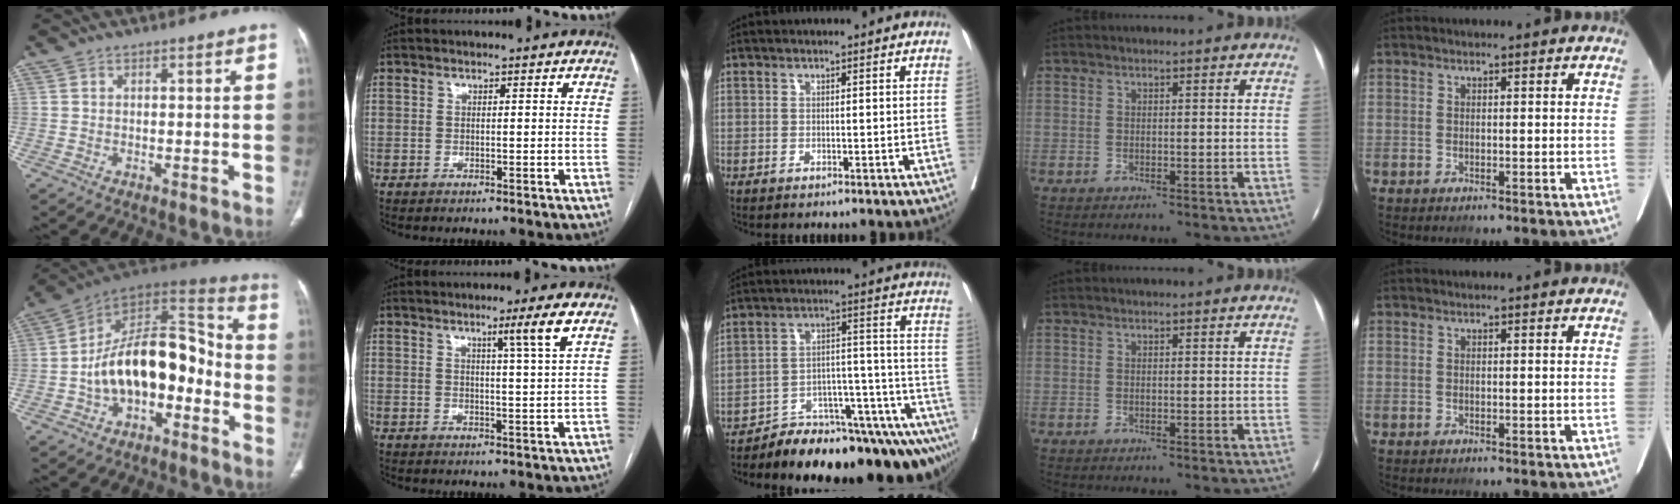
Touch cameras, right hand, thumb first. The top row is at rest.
{"thumb": {"total": 20.0, "force": [-4.7, 11.9, 15.3], "torque": [-0.217, 0.076, -0.077]}, "index": {"total": 4.4, "force": [2.4, -1.4, 3.4], "torque": [-0.055, -0.011, 0.043]}, "middle": {"total": 21.6, "force": [-18.8, 4.1, 10.0], "torque": [-0.063, 0.040, -0.265]}}